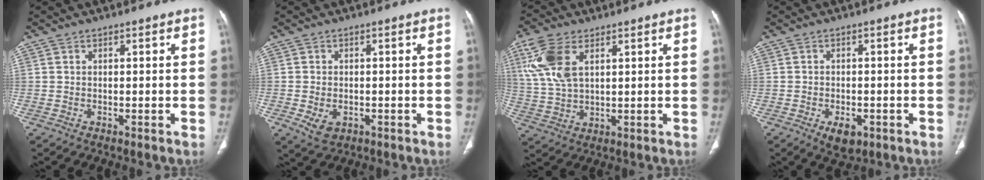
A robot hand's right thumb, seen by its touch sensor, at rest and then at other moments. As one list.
[{"total": 3.9, "force": [-1.2, 2.8, 2.5], "torque": [-0.044, 0.001, -0.009]}, {"total": 10.6, "force": [4.2, 5.7, 7.9], "torque": [-0.182, -0.002, 0.090]}, {"total": 4.3, "force": [-2.0, 2.5, 2.9], "torque": [-0.039, 0.003, -0.022]}]